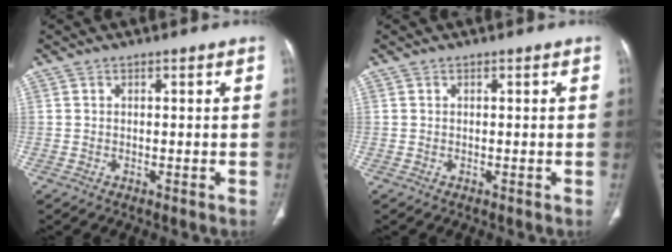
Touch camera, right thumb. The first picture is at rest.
{"total": 0.0}